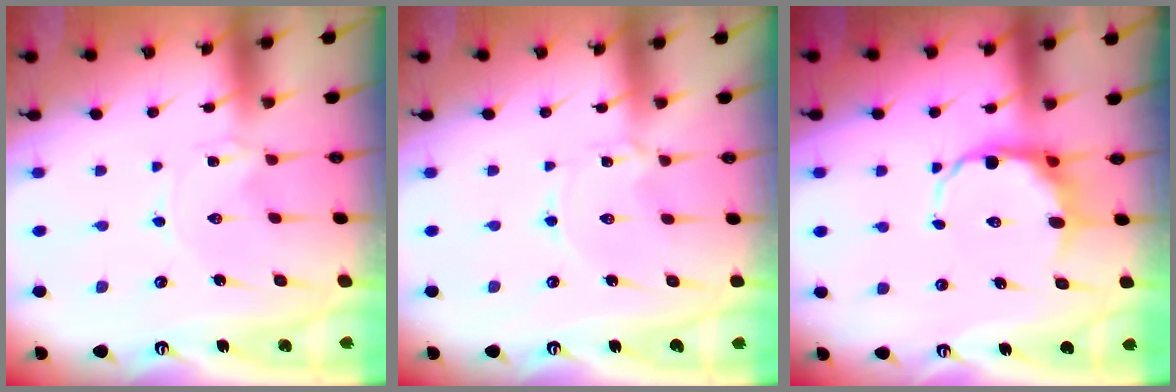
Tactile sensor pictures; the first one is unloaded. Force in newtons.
{"total": 0.9, "press": 0.9, "slide": 0.1}
{"total": 10.3, "press": 9.6, "slide": 3.5}